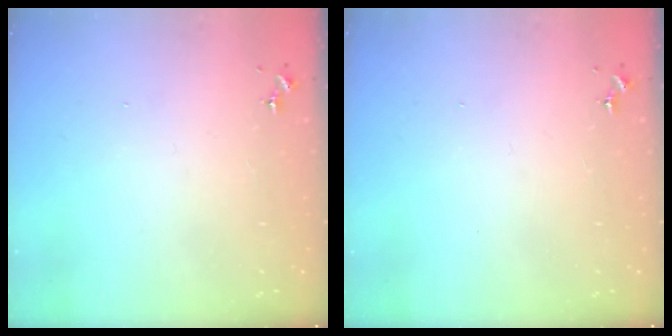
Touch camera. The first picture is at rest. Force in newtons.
{"total": 0.0}